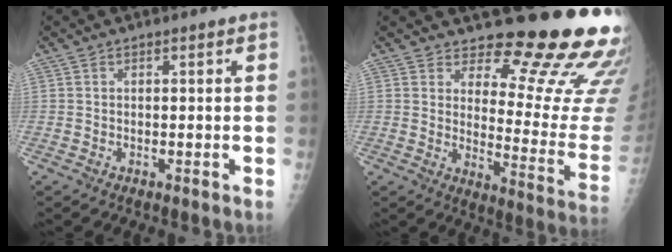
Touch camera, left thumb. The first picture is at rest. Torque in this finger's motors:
{"motor_torque": [0.36, 0.70, 0.80, -1.62, 0.06]}